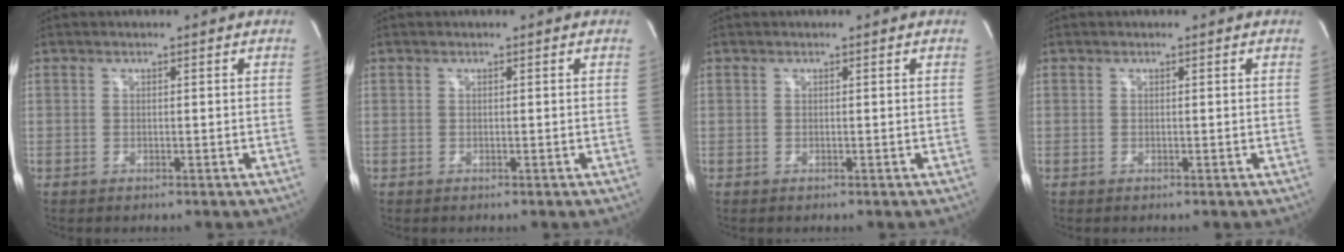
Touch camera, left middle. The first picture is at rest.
{"total": 0.0}
{"total": 0.0}
{"total": 0.0}